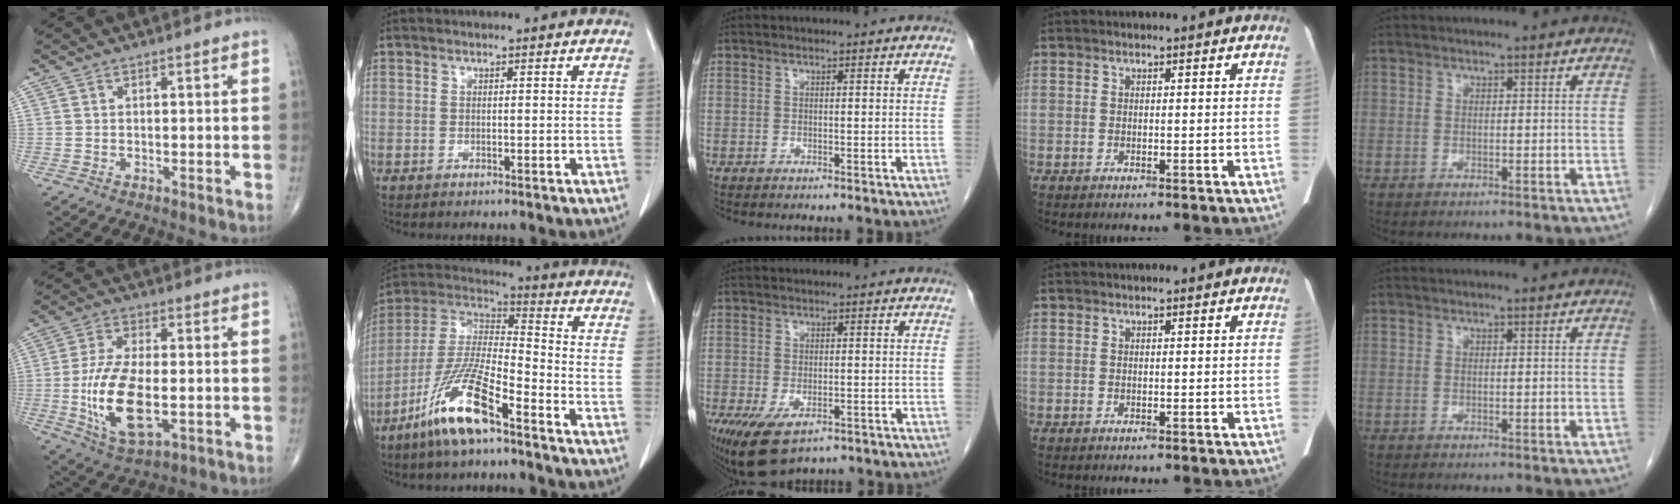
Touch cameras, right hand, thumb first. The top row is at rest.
{"thumb": {"total": 15.0, "force": [-2.6, 6.9, 13.0], "torque": [-0.250, -0.005, -0.039]}, "index": {"total": 13.8, "force": [-8.7, 2.1, 10.5], "torque": [-0.222, -0.017, -0.169]}, "middle": {"total": 7.0, "force": [-4.0, 3.3, 4.8], "torque": [-0.086, -0.015, -0.063]}}